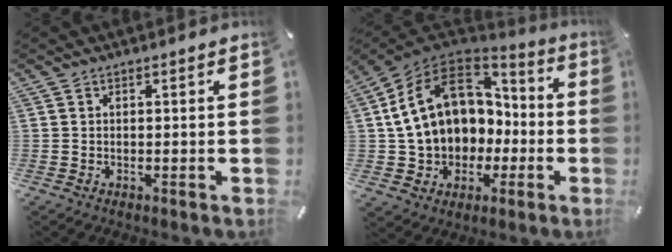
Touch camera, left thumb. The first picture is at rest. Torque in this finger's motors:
{"motor_torque": [2.38, 2.62, 1.97, -0.80, 0.83]}